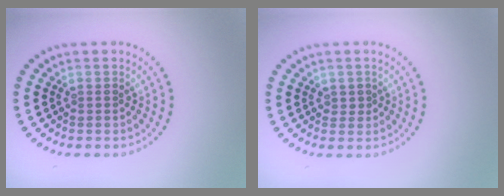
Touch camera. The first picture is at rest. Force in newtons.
{"total": 0.5, "press": 0.5, "slide": 0.2}